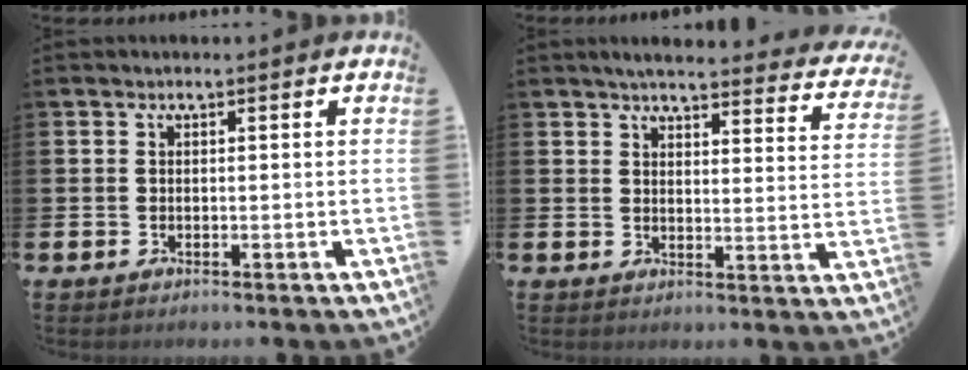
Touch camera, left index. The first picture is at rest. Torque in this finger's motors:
{"motor_torque": [0.87, -1.26, 0.43, 0.07]}